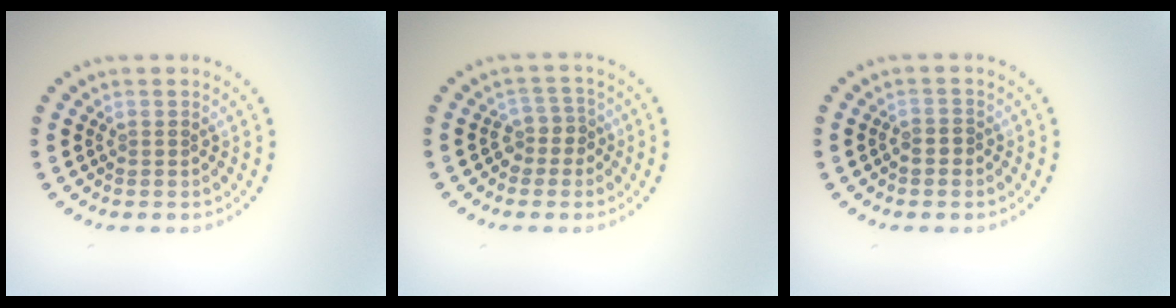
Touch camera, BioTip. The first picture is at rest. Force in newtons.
{"total": 2.0, "press": 1.6, "slide": 1.2}
{"total": 0.9, "press": 0.6, "slide": 0.6}